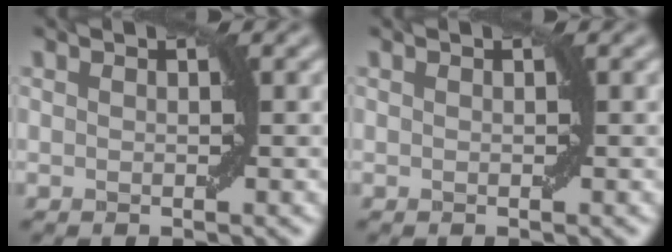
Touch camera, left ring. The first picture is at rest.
{"total": 0.0}